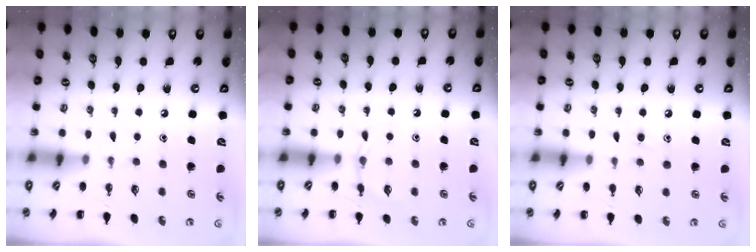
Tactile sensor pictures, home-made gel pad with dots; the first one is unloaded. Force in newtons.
{"total": 5.1, "press": 4.9, "slide": 1.5}
{"total": 8.4, "press": 8.0, "slide": 2.3}